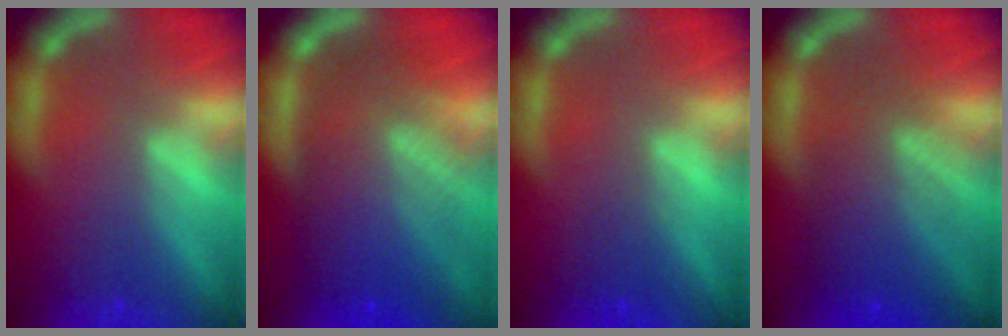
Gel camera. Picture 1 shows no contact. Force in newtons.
{"total": 10.0}
{"total": 1.4}
{"total": 7.1}